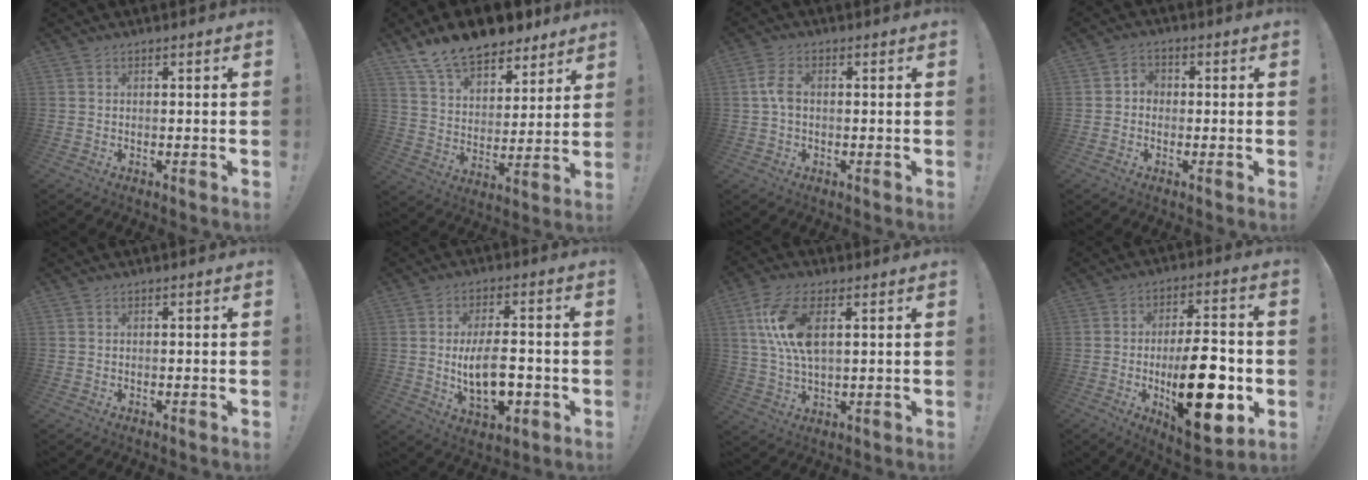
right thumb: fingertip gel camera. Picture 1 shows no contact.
{"total": 14.9, "force": [12.5, 6.5, 4.9], "torque": [-0.091, -0.096, 0.228]}
{"total": 4.8, "force": [-0.1, 2.8, 3.9], "torque": [-0.086, 0.008, -0.002]}
{"total": 3.4, "force": [-1.1, 2.8, 1.4], "torque": [-0.027, 0.012, -0.019]}
{"total": 0.0}
{"total": 13.3, "force": [-1.9, 6.5, 11.4], "torque": [-0.187, -0.003, -0.037]}
{"total": 11.6, "force": [3.5, 5.1, 9.8], "torque": [-0.207, -0.010, 0.064]}
{"total": 22.2, "force": [-4.3, 9.0, 19.9], "torque": [-0.307, 0.006, -0.059]}